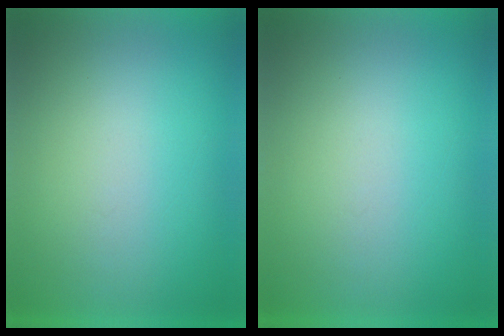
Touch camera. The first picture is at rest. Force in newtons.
{"total": 0.0}